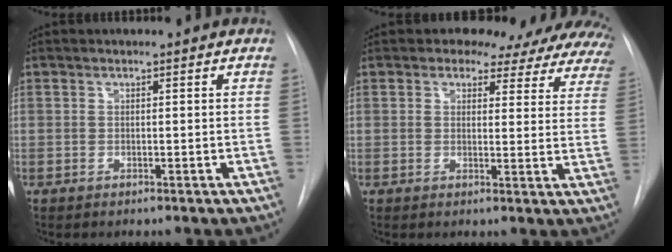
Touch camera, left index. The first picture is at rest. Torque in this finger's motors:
{"motor_torque": [0.75, -1.39, -0.43, 0.03]}